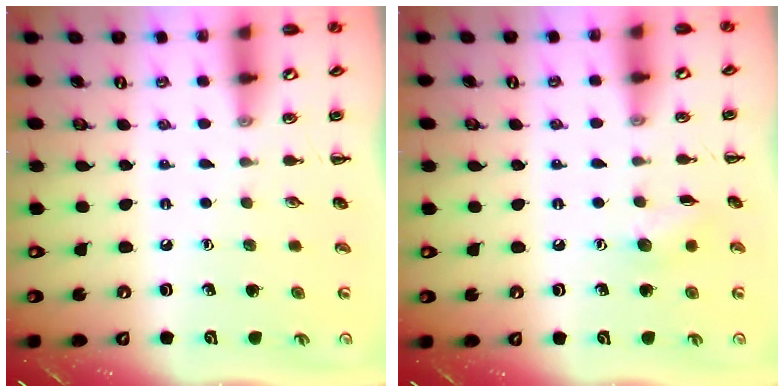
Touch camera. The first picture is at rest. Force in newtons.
{"total": 5.3, "press": 5.2, "slide": 1.3}